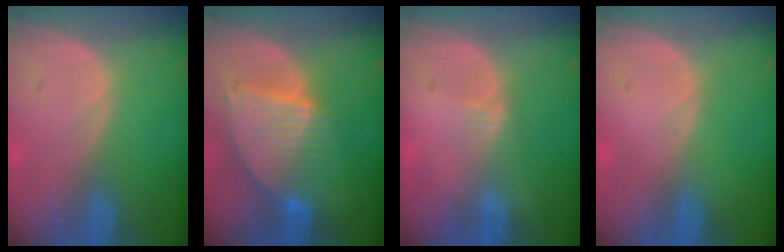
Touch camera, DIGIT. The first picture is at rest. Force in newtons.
{"total": 8.5, "press": 7.5, "slide": 4.0}
{"total": 1.4, "press": 1.1, "slide": 0.8}
{"total": 0.0}